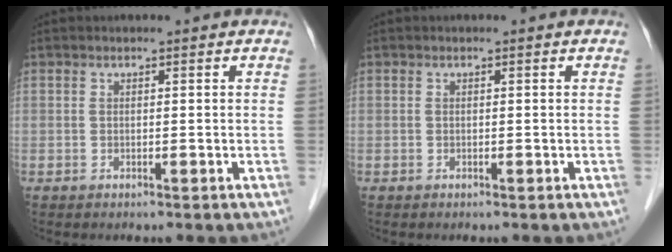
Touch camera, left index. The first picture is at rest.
{"total": 0.0}